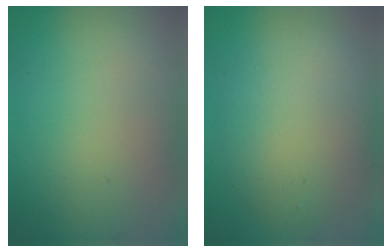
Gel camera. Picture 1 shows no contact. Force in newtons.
{"total": 5.6, "press": 5.6, "slide": 0.3}